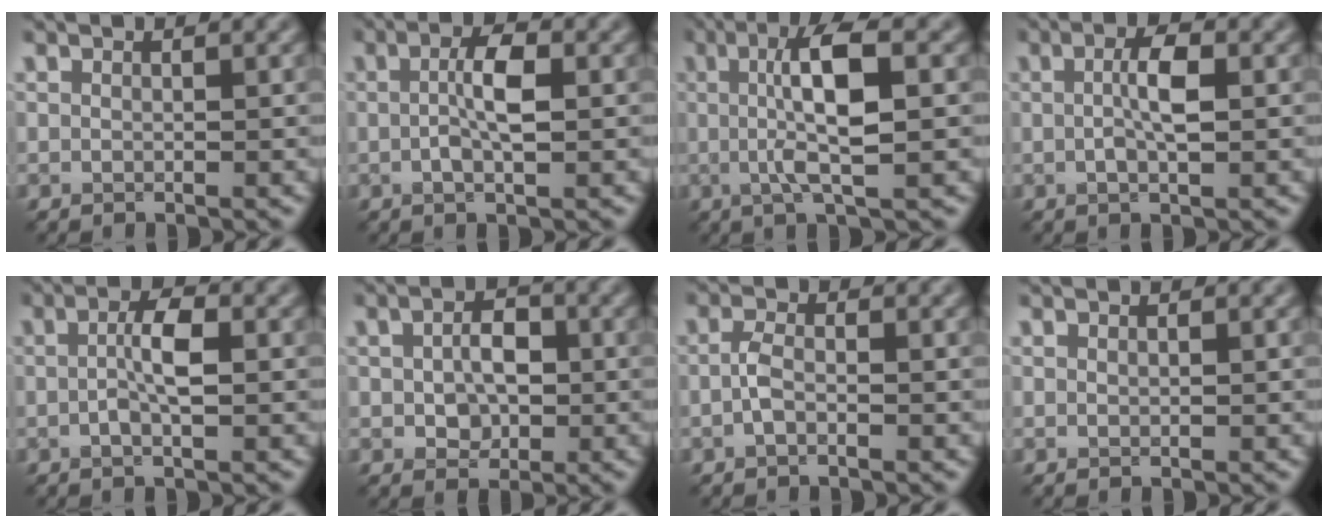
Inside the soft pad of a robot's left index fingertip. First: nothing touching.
{"total": 3.3, "force": [0.1, 1.0, 3.2], "torque": [-0.062, 0.004, -0.002]}
{"total": 6.4, "force": [0.5, 1.4, 6.2], "torque": [-0.114, 0.005, 0.006]}
{"total": 3.1, "force": [0.3, 0.9, 3.0], "torque": [-0.058, 0.004, 0.002]}
{"total": 2.9, "force": [-0.1, 0.8, 2.8], "torque": [-0.055, 0.005, -0.006]}
{"total": 3.9, "force": [0.1, 2.6, 2.9], "torque": [-0.054, 0.000, 0.001]}
{"total": 1.5, "force": [-0.5, 0.7, 1.2], "torque": [-0.027, 0.002, -0.014]}
{"total": 0.0}